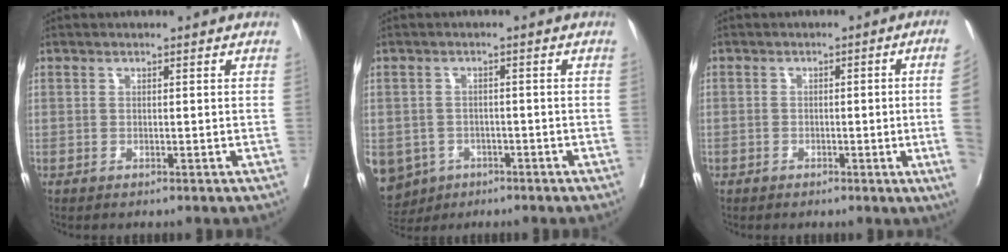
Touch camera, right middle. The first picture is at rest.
{"total": 10.9, "force": [-5.5, 8.9, 3.1], "torque": [-0.098, -0.006, -0.072]}
{"total": 6.6, "force": [-1.3, -1.3, 6.4], "torque": [-0.069, -0.007, -0.020]}